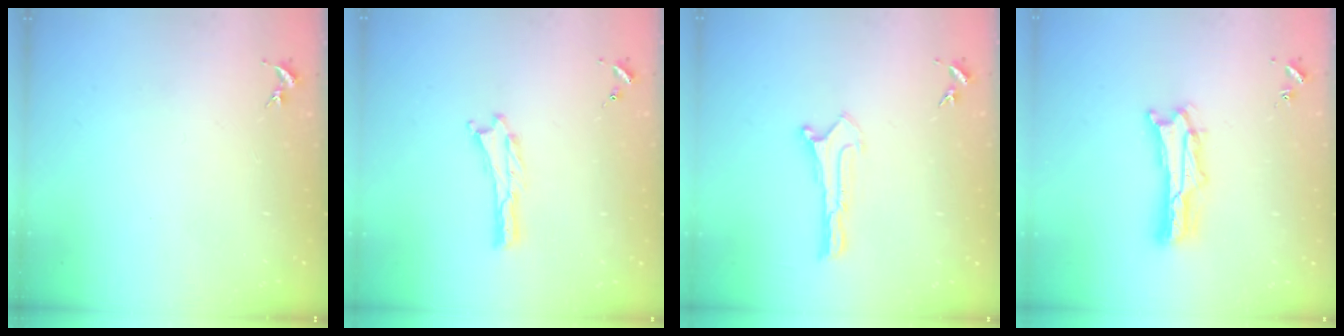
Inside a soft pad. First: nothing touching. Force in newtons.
{"total": 0.0}
{"total": 0.0}
{"total": 5.0, "press": 5.0, "slide": 0.6}